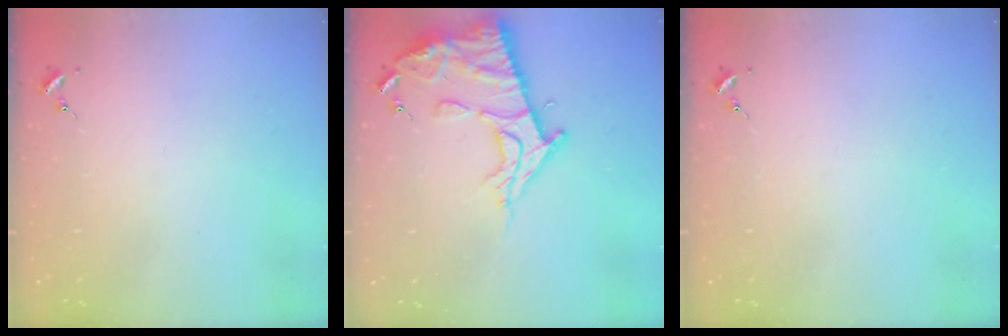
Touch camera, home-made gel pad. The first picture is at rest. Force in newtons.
{"total": 14.9, "press": 14.9, "slide": 1.5}
{"total": 0.0}